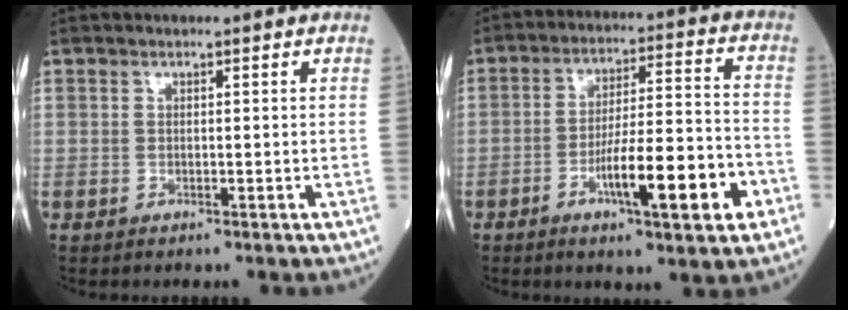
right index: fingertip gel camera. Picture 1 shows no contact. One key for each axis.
{"total": 13.3, "fx": -5.5, "fy": 1.6, "fz": 12.0, "tx": -0.200, "ty": 0.005, "tz": -0.081}